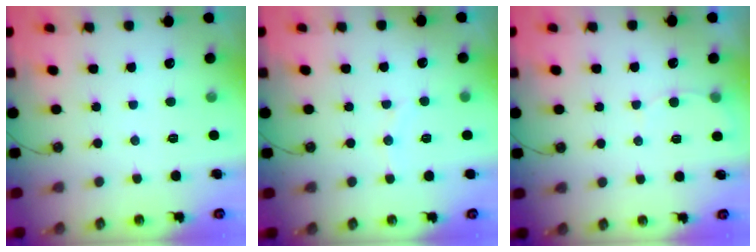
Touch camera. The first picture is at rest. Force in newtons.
{"total": 4.4, "press": 4.2, "slide": 1.2}
{"total": 4.6, "press": 4.6, "slide": 0.3}